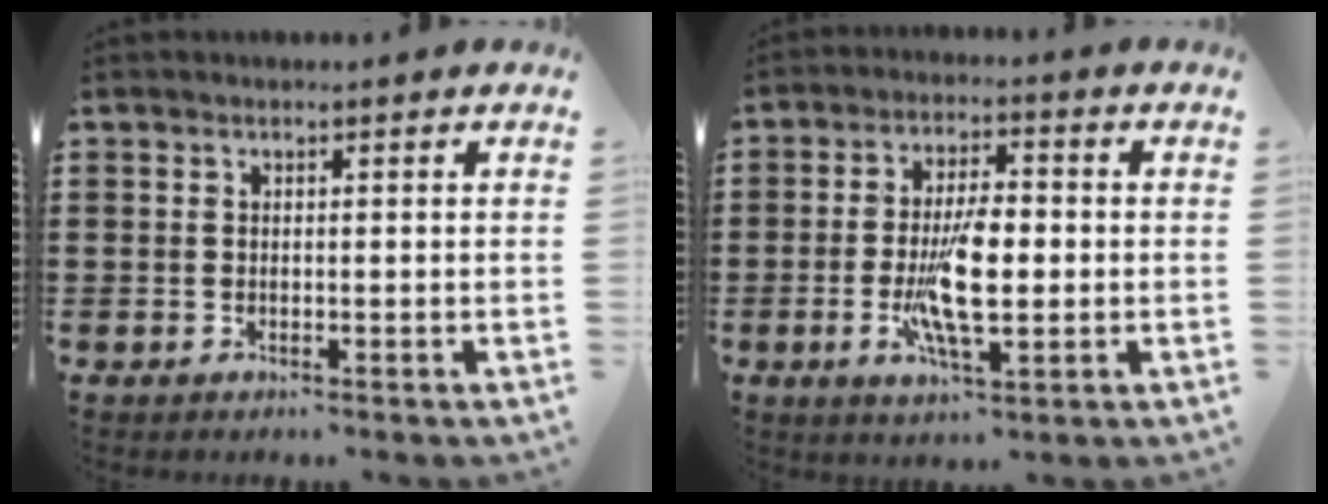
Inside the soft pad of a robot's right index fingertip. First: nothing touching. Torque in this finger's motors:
{"motor_torque": [2.14, 0.00, 0.37, 0.21]}